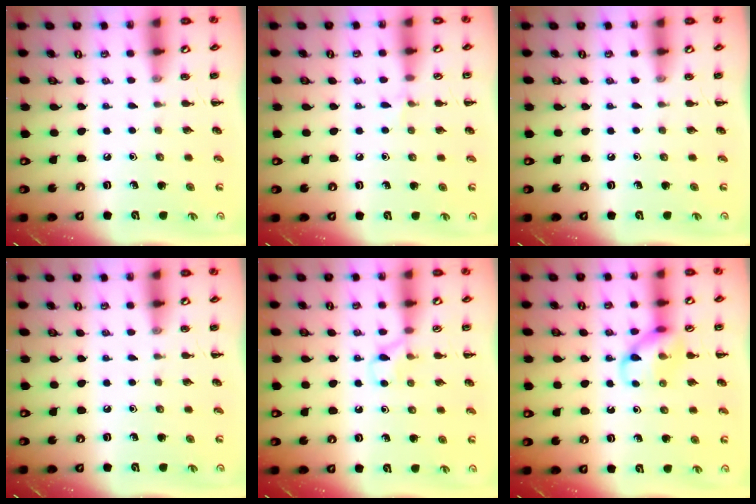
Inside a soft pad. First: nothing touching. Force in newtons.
{"total": 4.4, "press": 4.1, "slide": 1.6}
{"total": 0.0}
{"total": 0.0}
{"total": 4.9, "press": 4.6, "slide": 1.7}
{"total": 11.7, "press": 11.6, "slide": 1.1}